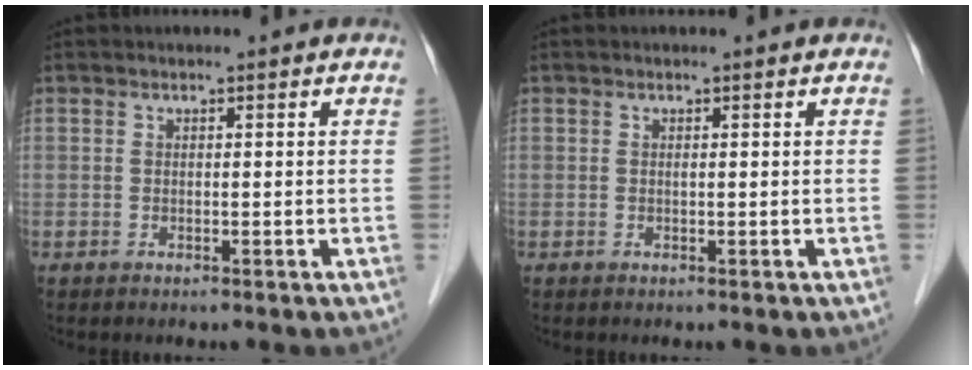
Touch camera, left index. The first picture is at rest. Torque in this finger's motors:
{"motor_torque": [0.33, 0.04, -0.01, 0.00]}